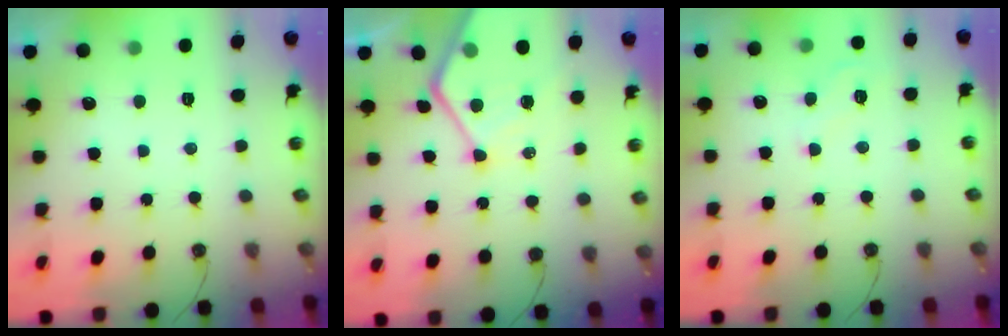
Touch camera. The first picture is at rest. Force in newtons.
{"total": 13.4, "press": 13.3, "slide": 1.3}
{"total": 3.8, "press": 3.8, "slide": 0.6}